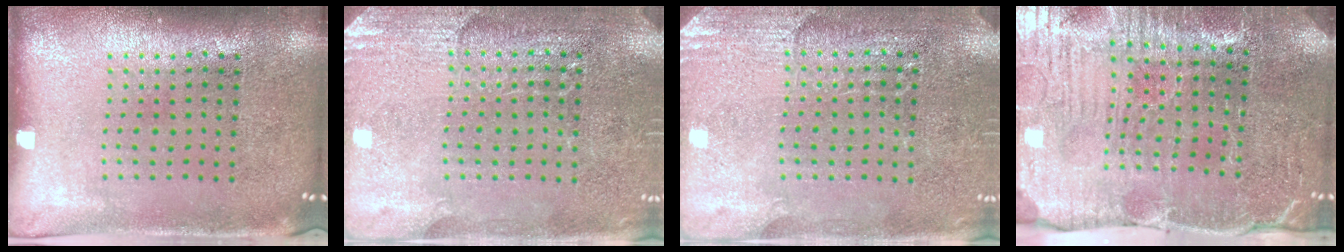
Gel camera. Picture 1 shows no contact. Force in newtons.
{"total": 2.9, "press": 2.8, "slide": 0.8}
{"total": 2.8, "press": 2.7, "slide": 0.8}
{"total": 3.9, "press": 3.8, "slide": 0.5}